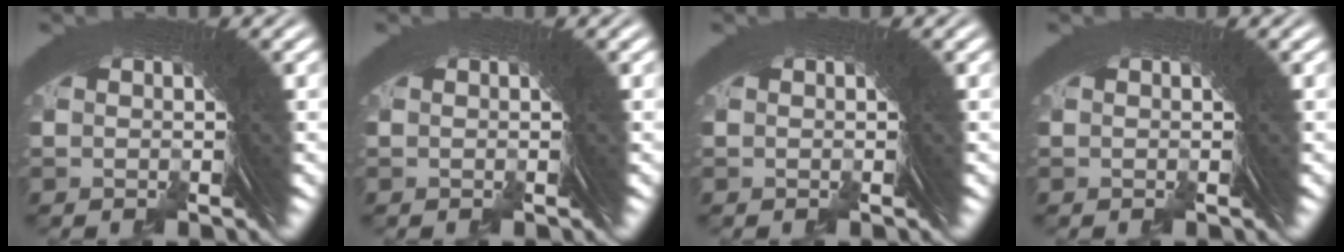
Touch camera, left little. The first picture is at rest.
{"total": 0.0}
{"total": 0.0}
{"total": 0.0}